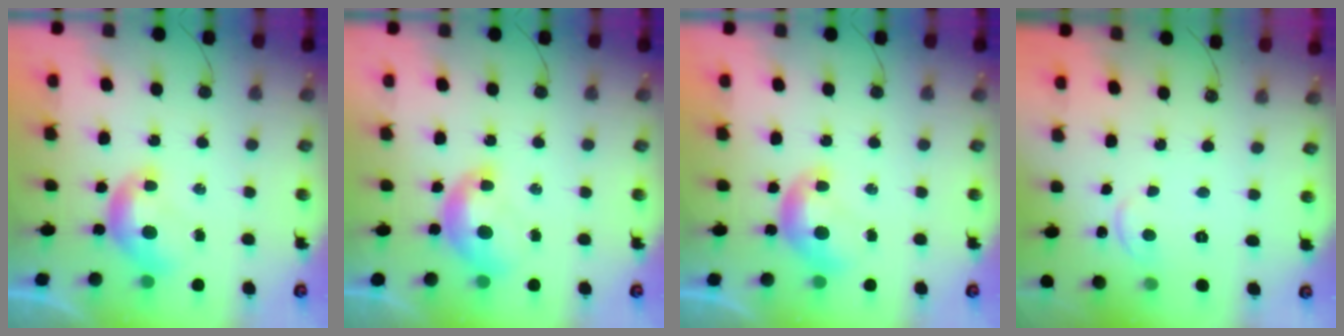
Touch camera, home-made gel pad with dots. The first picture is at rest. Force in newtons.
{"total": 2.1, "press": 2.0, "slide": 0.4}
{"total": 0.0}
{"total": 1.7, "press": 1.6, "slide": 0.3}